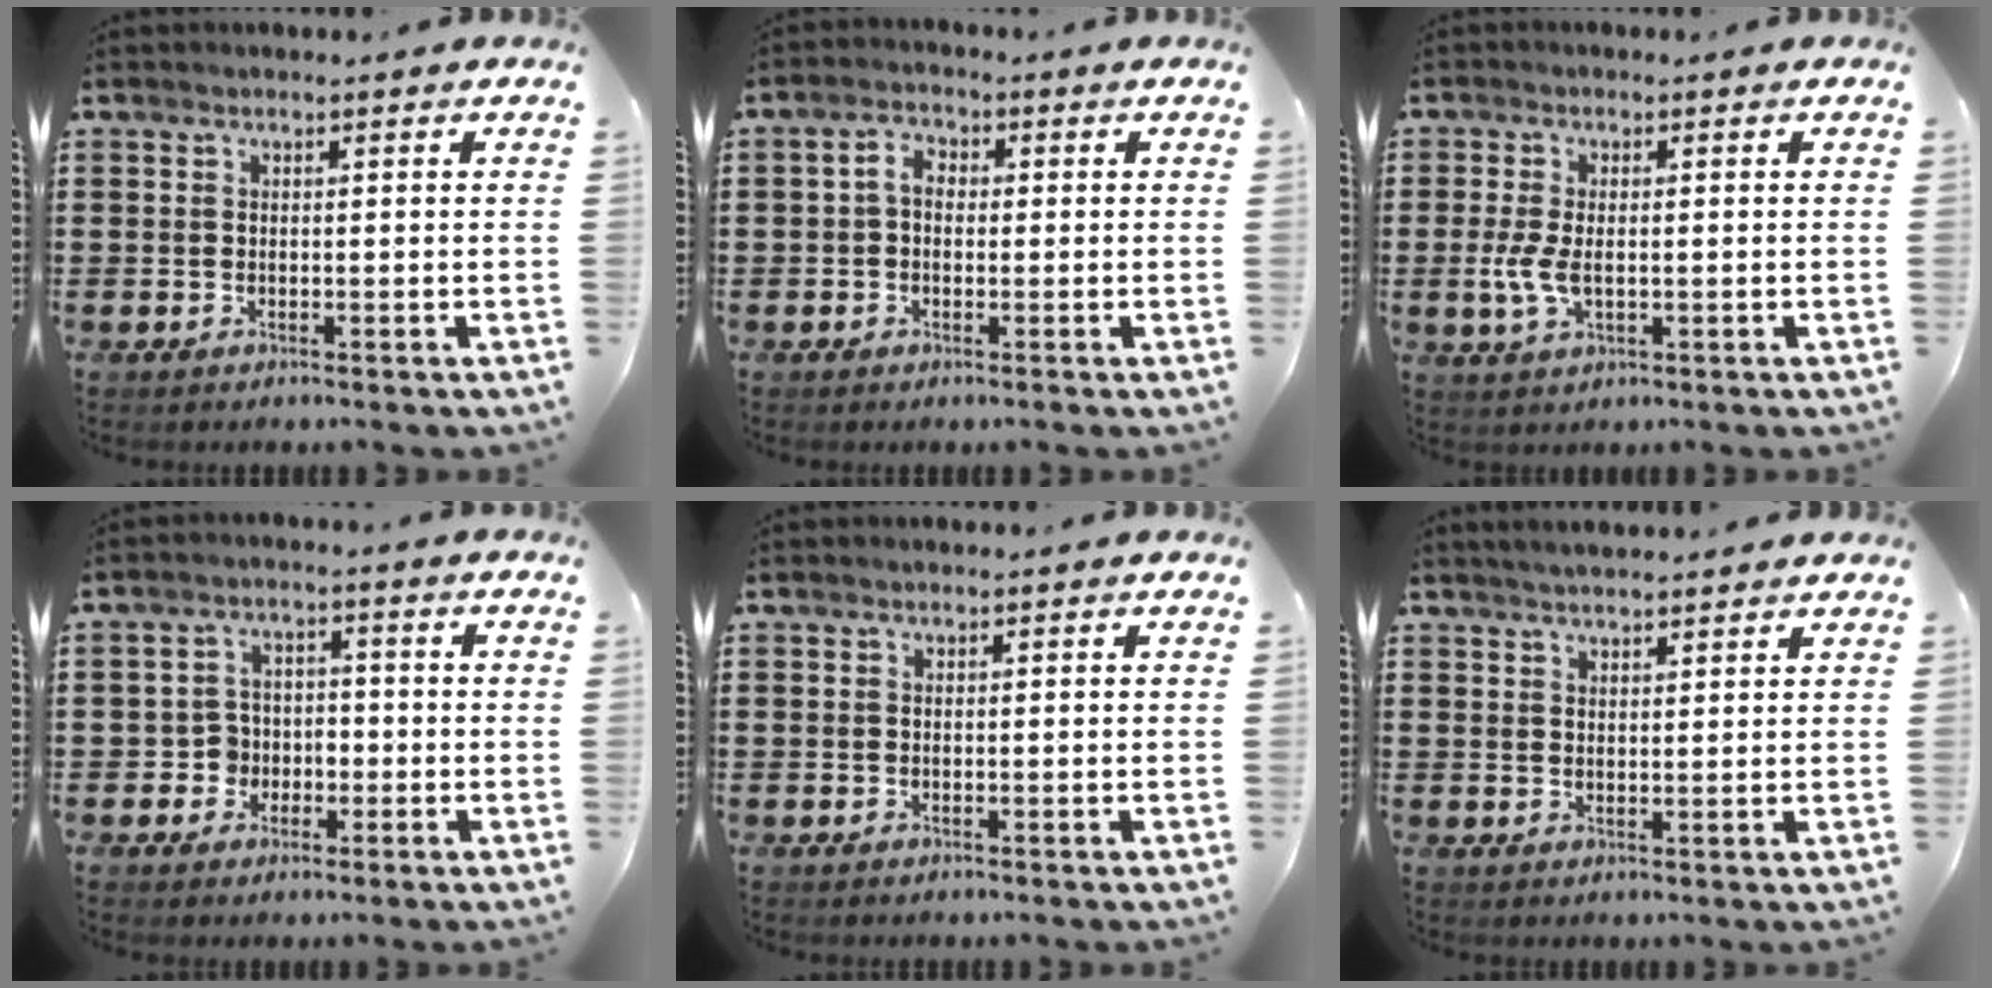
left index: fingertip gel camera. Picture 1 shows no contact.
{"total": 3.2, "force": [-0.1, 2.1, 2.4], "torque": [-0.050, 0.011, -0.004]}
{"total": 4.5, "force": [-0.5, 2.2, 3.9], "torque": [-0.092, -0.003, -0.015]}
{"total": 4.0, "force": [-1.4, 3.5, 1.3], "torque": [-0.035, 0.006, -0.030]}
{"total": 0.0}
{"total": 2.3, "force": [2.2, 0.0, 0.5], "torque": [-0.013, 0.001, 0.042]}